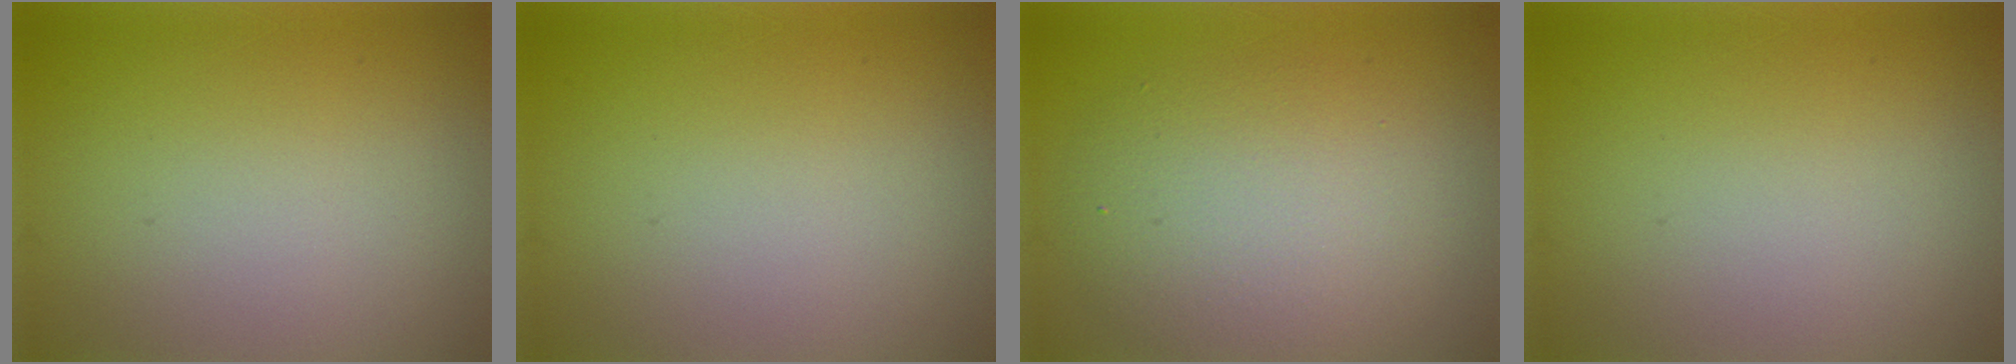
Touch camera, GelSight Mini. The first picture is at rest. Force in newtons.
{"total": 0.0}
{"total": 5.8, "press": 5.8, "slide": 0.2}
{"total": 0.0}